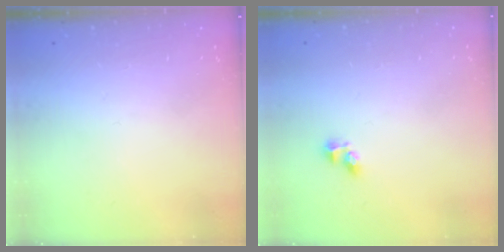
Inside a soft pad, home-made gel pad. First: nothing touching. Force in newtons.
{"total": 2.7, "press": 2.5, "slide": 1.0}